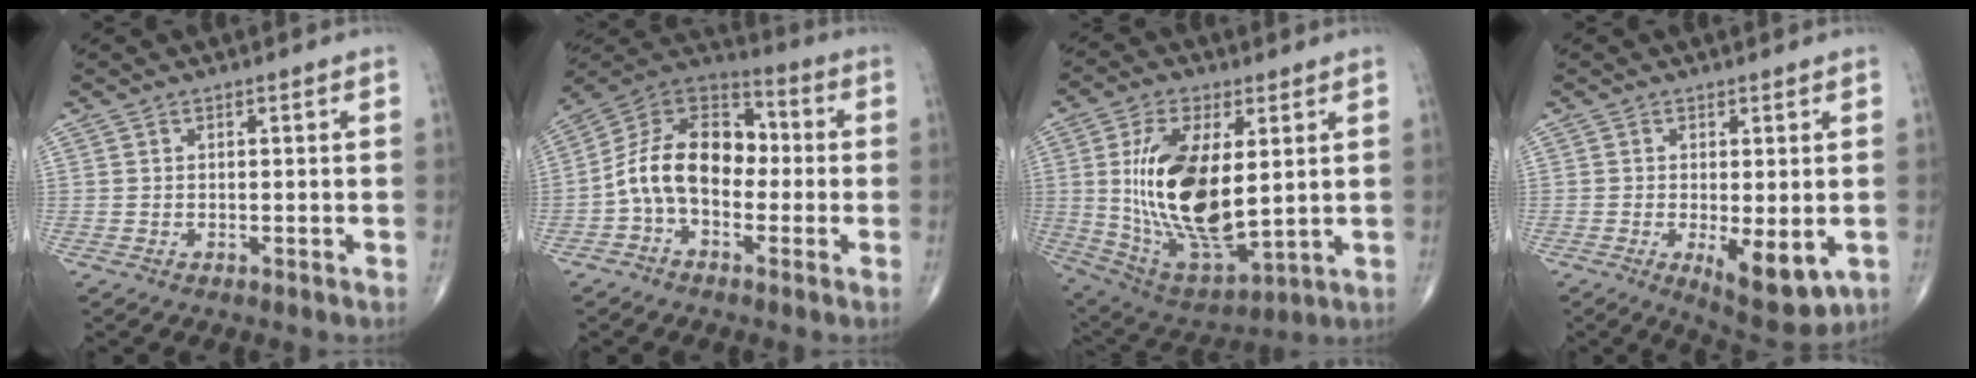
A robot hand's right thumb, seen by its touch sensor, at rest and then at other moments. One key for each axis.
{"total": 14.4, "fx": -2.1, "fy": 9.6, "fz": 10.5, "tx": -0.165, "ty": 0.050, "tz": -0.051}
{"total": 21.0, "fx": 2.5, "fy": 10.0, "fz": 18.3, "tx": -0.338, "ty": -0.024, "tz": 0.062}
{"total": 8.6, "fx": -2.1, "fy": 3.3, "fz": 7.7, "tx": -0.106, "ty": -0.021, "tz": -0.024}